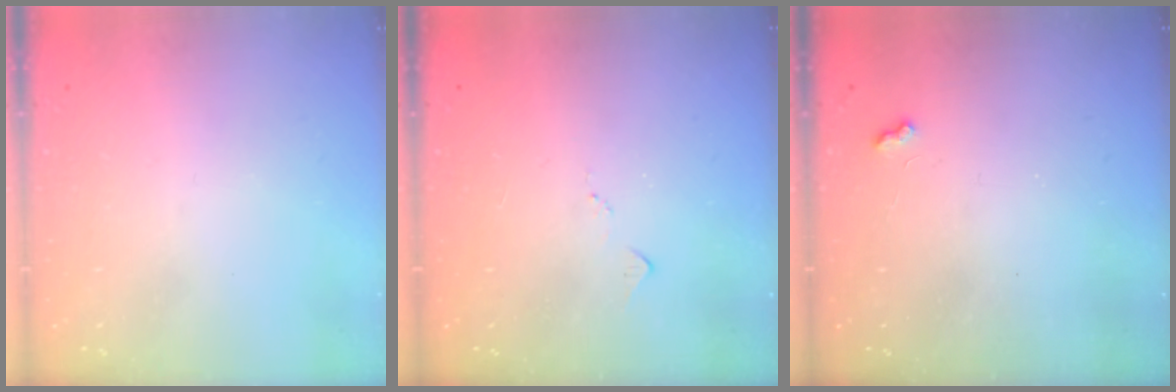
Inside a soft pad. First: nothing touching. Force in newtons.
{"total": 4.8, "press": 4.8, "slide": 0.7}
{"total": 1.8, "press": 1.8, "slide": 0.4}